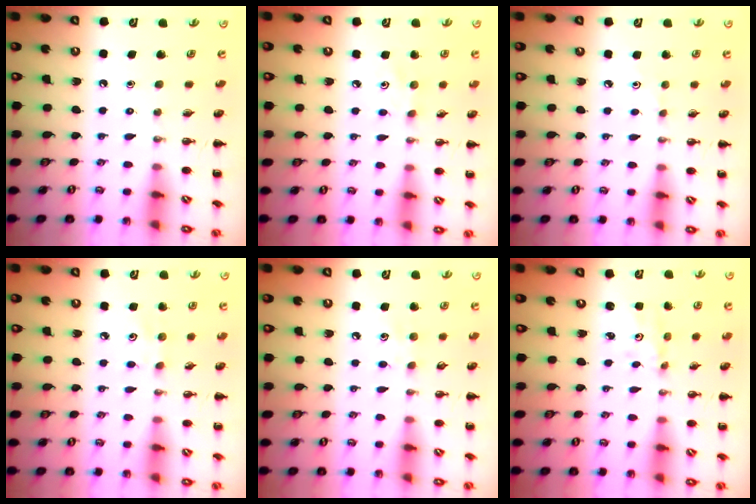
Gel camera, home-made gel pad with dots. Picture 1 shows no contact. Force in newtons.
{"total": 2.4, "press": 2.3, "slide": 0.7}
{"total": 2.9, "press": 2.7, "slide": 0.9}
{"total": 3.9, "press": 3.8, "slide": 0.9}
{"total": 4.5, "press": 4.3, "slide": 1.3}
{"total": 1.9, "press": 1.8, "slide": 0.6}